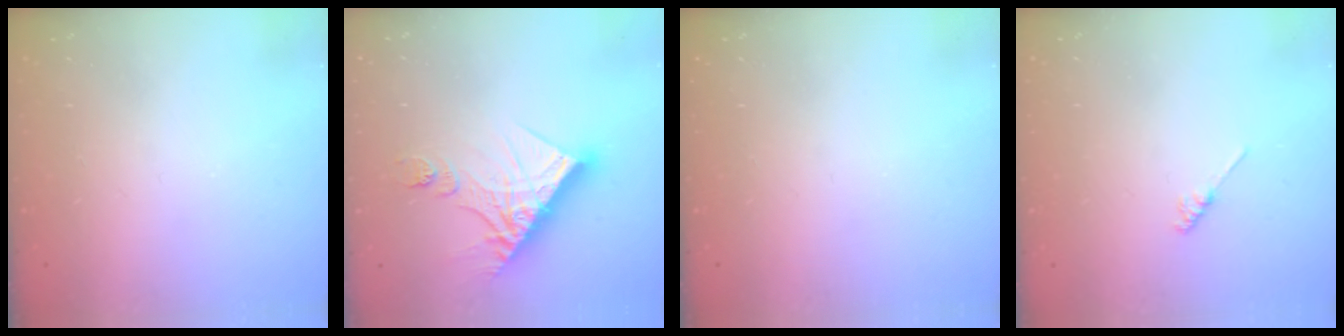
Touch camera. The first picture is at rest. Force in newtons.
{"total": 13.4, "press": 13.4, "slide": 1.1}
{"total": 0.0}
{"total": 1.8, "press": 1.7, "slide": 0.4}